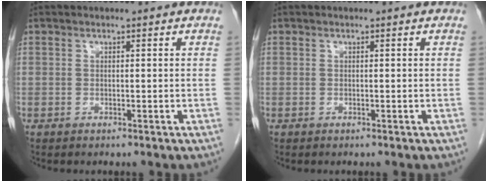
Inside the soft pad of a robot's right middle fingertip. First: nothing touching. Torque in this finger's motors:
{"motor_torque": [0.58, -0.44, 0.03, 0.00]}